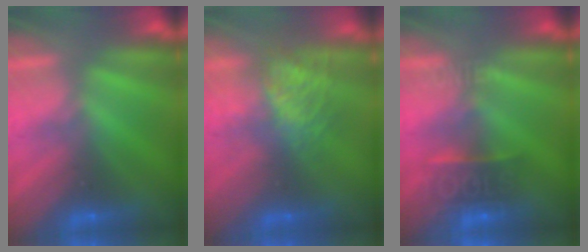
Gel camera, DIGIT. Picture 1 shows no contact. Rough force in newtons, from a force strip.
{"total": 7.4}
{"total": 6.5}